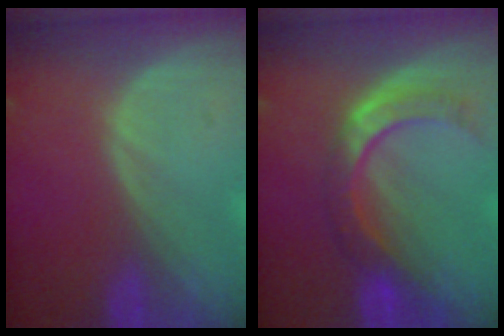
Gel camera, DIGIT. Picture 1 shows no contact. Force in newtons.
{"total": 8.0, "press": 7.2, "slide": 3.6}